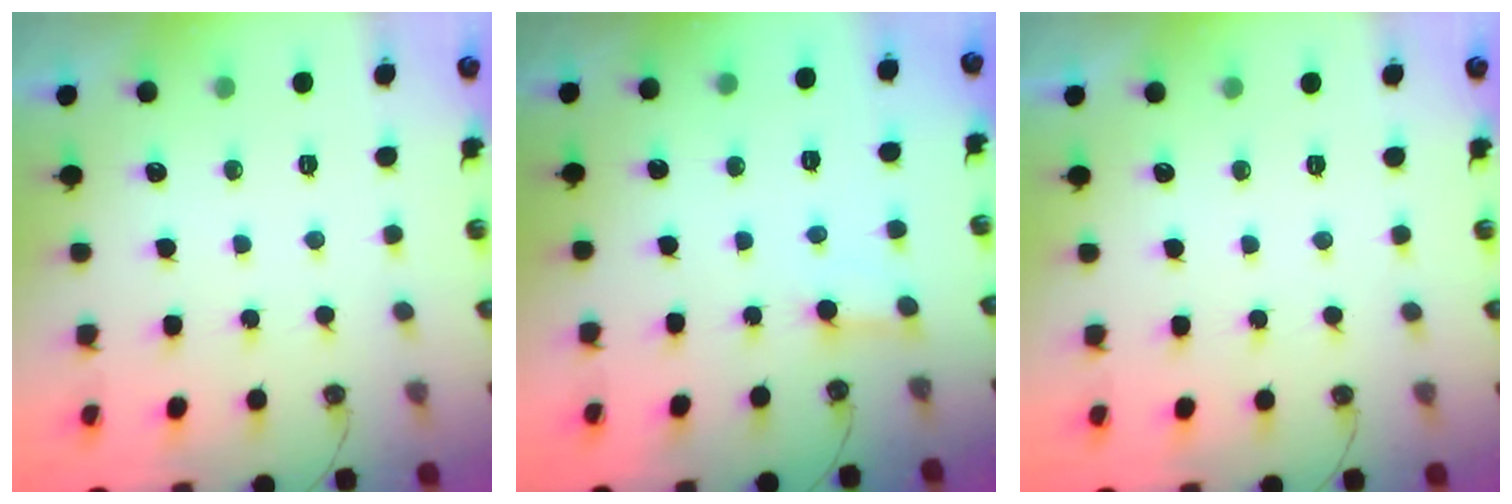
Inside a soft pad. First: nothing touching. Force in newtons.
{"total": 2.5, "press": 2.5, "slide": 0.1}
{"total": 0.0}